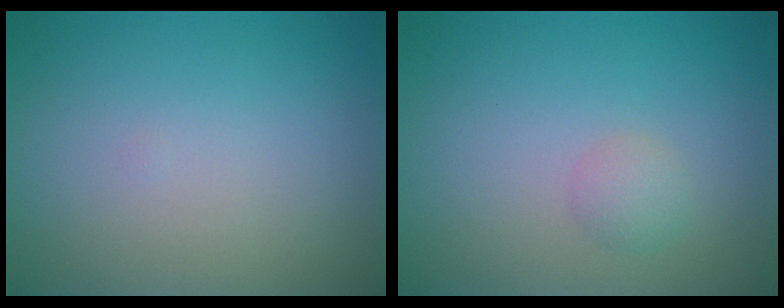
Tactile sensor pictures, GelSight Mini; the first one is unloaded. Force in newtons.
{"total": 1.3, "press": 1.3, "slide": 0.0}